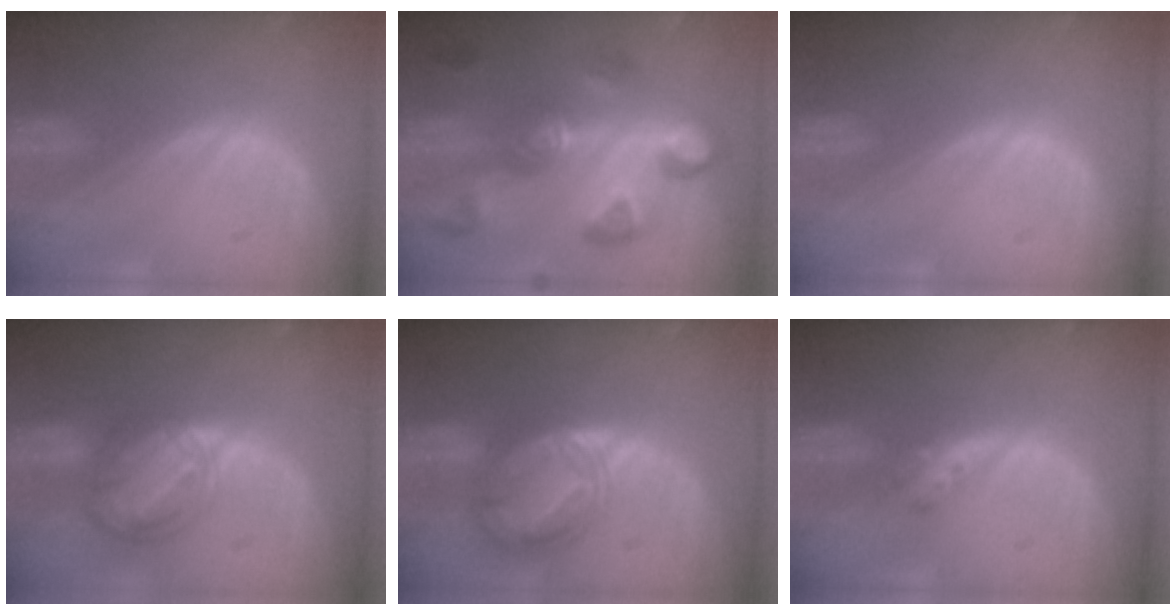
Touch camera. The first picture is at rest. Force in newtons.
{"total": 9.5, "press": 9.4, "slide": 1.2}
{"total": 0.0}
{"total": 8.1, "press": 7.0, "slide": 4.1}
{"total": 8.0, "press": 8.0, "slide": 0.6}
{"total": 2.5, "press": 2.1, "slide": 1.4}